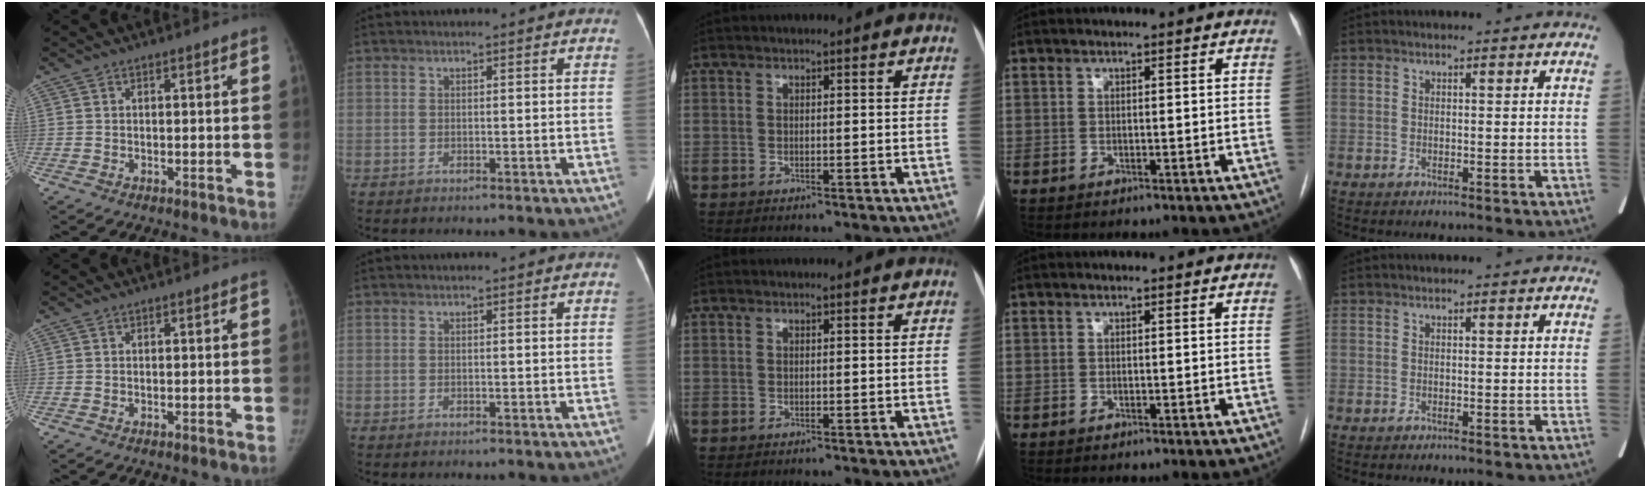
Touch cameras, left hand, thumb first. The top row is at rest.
{}